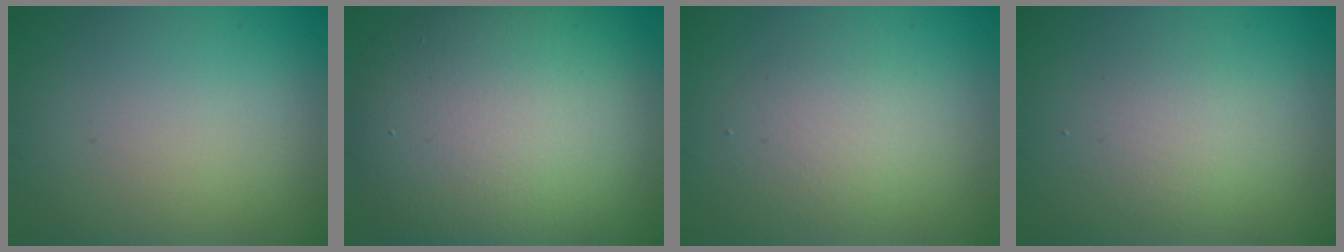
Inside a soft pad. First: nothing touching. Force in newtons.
{"total": 12.0, "press": 12.0, "slide": 0.5}
{"total": 2.4, "press": 2.4, "slide": 0.2}
{"total": 1.9, "press": 1.9, "slide": 0.1}